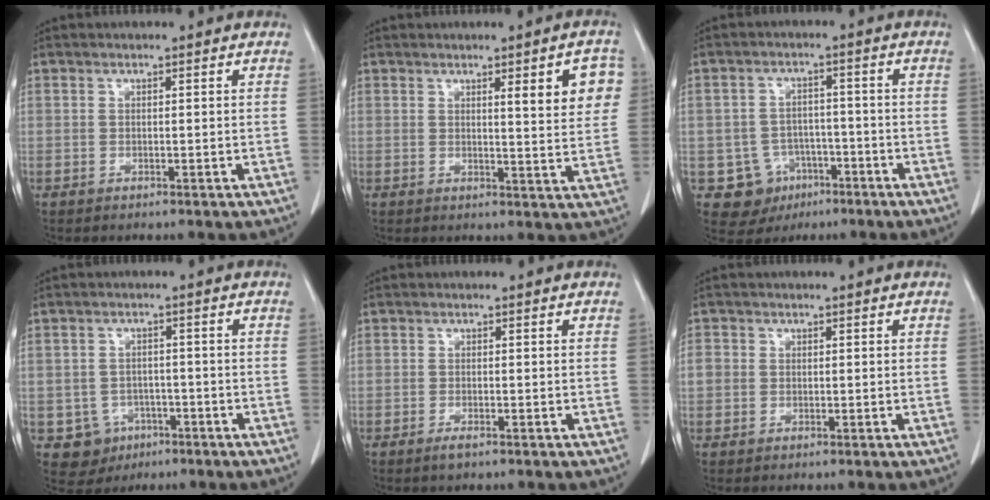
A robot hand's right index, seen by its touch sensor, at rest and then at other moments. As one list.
[{"total": 7.0, "force": [2.6, 1.2, 6.4], "torque": [-0.073, -0.002, 0.029]}, {"total": 7.9, "force": [-3.5, 7.1, 1.1], "torque": [-0.015, 0.012, -0.042]}, {"total": 5.4, "force": [-2.2, 4.9, 0.7], "torque": [-0.009, 0.010, -0.025]}, {"total": 1.4, "force": [-1.0, 0.2, 1.0], "torque": [-0.020, -0.003, -0.017]}, {"total": 2.7, "force": [0.0, 2.5, 0.9], "torque": [-0.015, 0.011, 0.001]}]